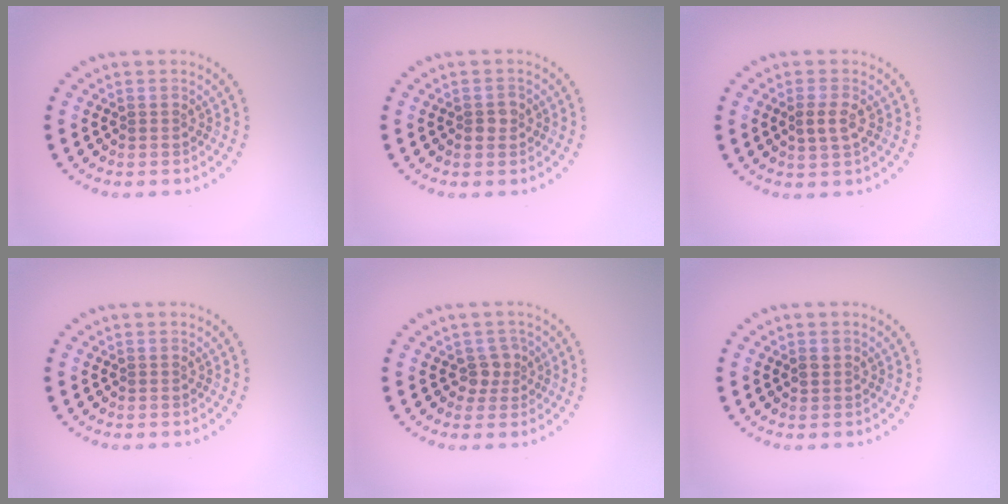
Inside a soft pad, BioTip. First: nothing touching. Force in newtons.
{"total": 1.3, "press": 1.3, "slide": 0.2}
{"total": 2.0, "press": 1.9, "slide": 0.4}
{"total": 0.0}
{"total": 1.8, "press": 1.2, "slide": 1.3}
{"total": 0.8, "press": 0.8, "slide": 0.3}